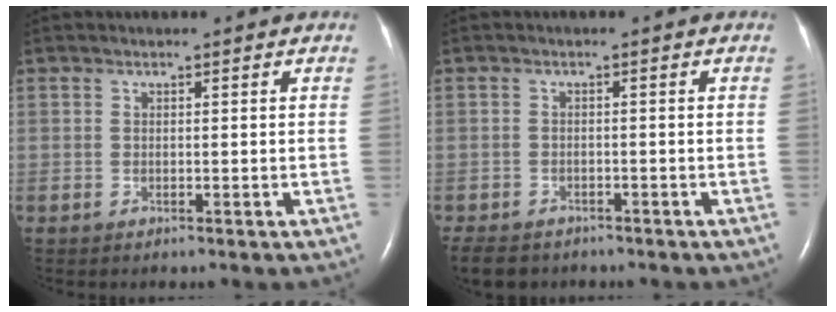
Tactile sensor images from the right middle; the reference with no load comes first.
{"total": 6.4, "force": [-5.1, 3.2, 2.1], "torque": [-0.041, -0.006, -0.073]}